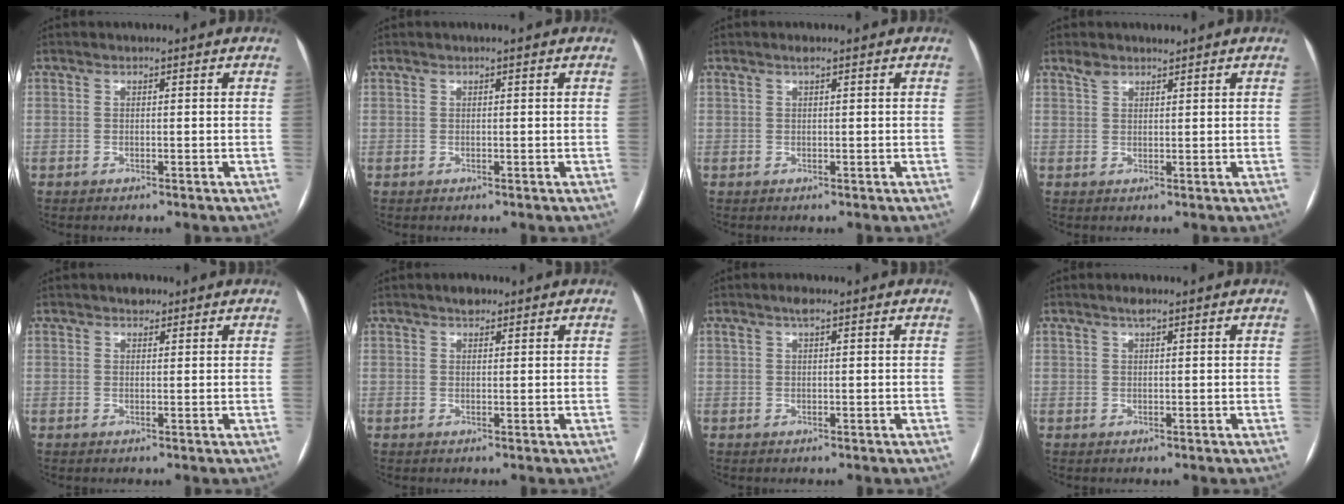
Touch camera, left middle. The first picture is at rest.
{"total": 1.2, "force": [0.9, 0.0, 0.8], "torque": [-0.010, 0.015, 0.013]}
{"total": 0.7, "force": [0.5, 0.0, 0.5], "torque": [-0.012, 0.006, 0.012]}
{"total": 1.9, "force": [1.7, 0.6, 0.5], "torque": [-0.014, 0.012, 0.032]}
{"total": 1.6, "force": [1.2, 0.9, 0.5], "torque": [-0.010, 0.004, 0.014]}
{"total": 1.8, "force": [1.4, 0.9, 0.7], "torque": [-0.014, 0.006, 0.018]}
{"total": 1.4, "force": [0.9, 0.2, 1.0], "torque": [-0.023, 0.011, 0.016]}
{"total": 1.2, "force": [0.8, 0.1, 0.8], "torque": [-0.016, 0.007, 0.016]}